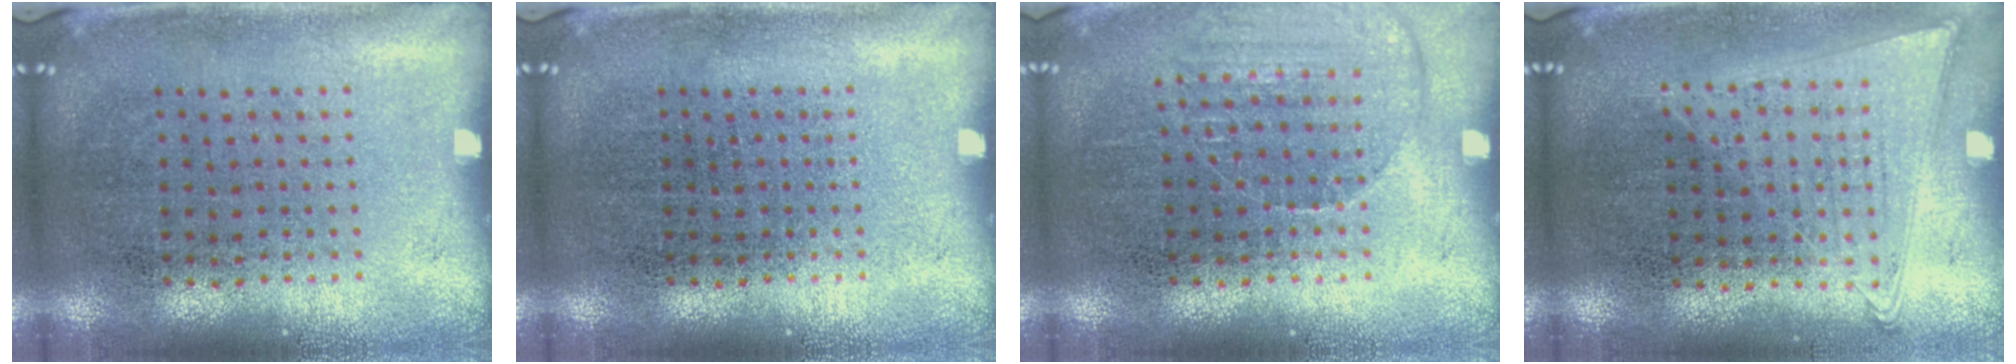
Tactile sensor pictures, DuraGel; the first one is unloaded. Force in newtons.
{"total": 0.0}
{"total": 1.2, "press": 1.2, "slide": 0.1}
{"total": 1.0, "press": 1.0, "slide": 0.4}